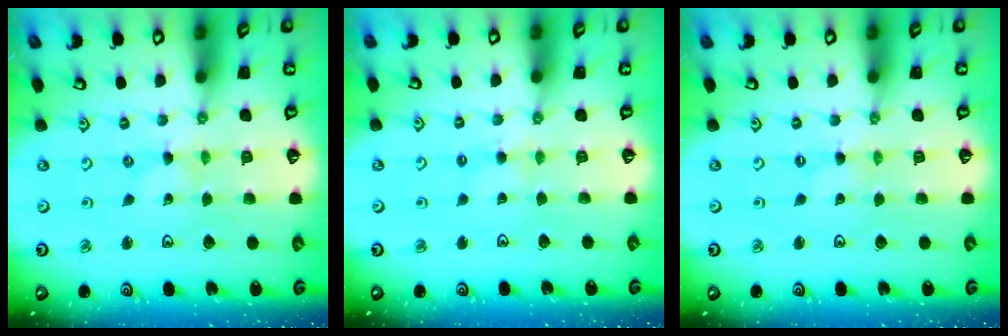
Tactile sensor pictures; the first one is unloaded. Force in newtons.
{"total": 2.7, "press": 2.7, "slide": 0.5}
{"total": 0.0}